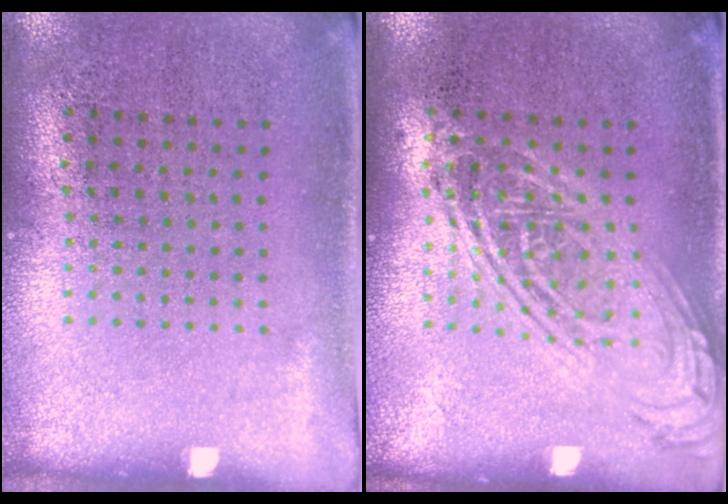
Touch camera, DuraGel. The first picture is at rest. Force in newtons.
{"total": 2.4, "press": 2.4, "slide": 0.2}